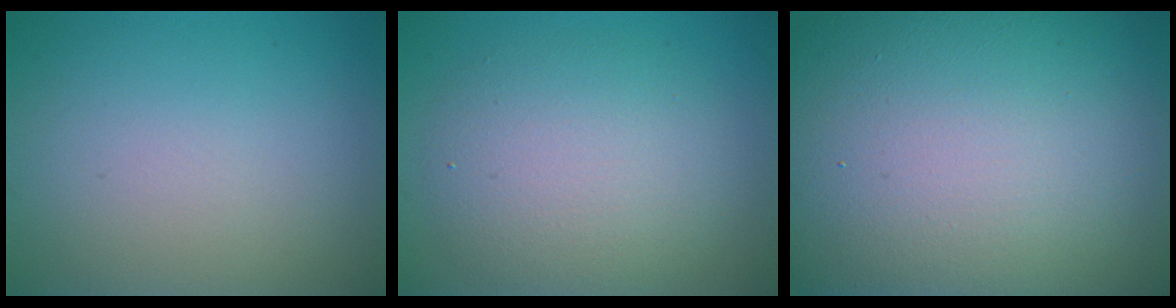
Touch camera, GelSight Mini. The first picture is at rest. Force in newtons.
{"total": 5.7, "press": 5.7, "slide": 0.5}
{"total": 23.4, "press": 23.4, "slide": 1.4}